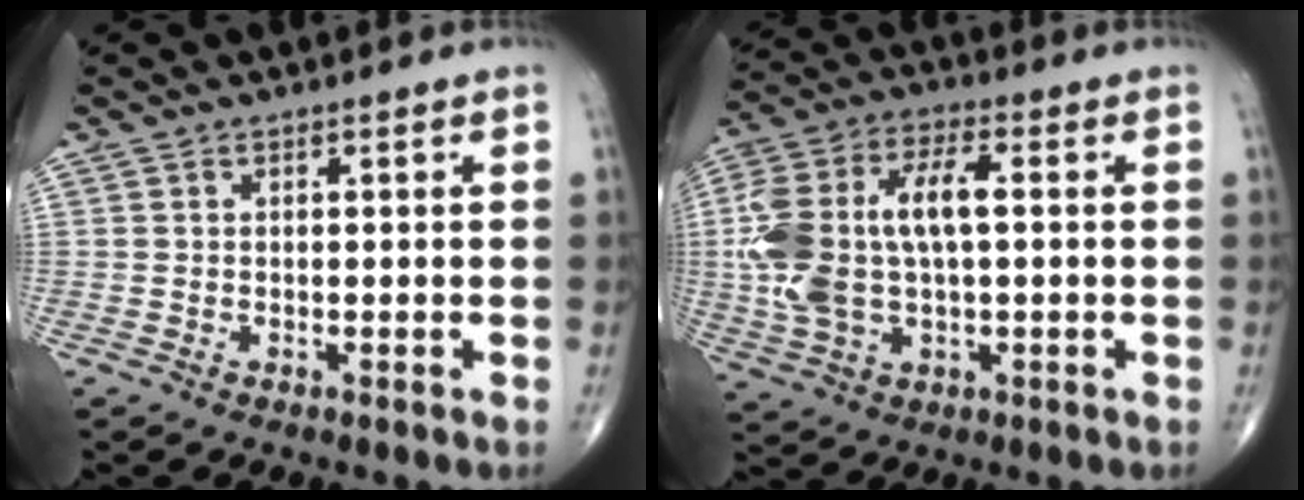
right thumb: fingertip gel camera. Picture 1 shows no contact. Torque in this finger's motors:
{"motor_torque": [2.07, 2.27, 1.79, 0.18, 0.20]}